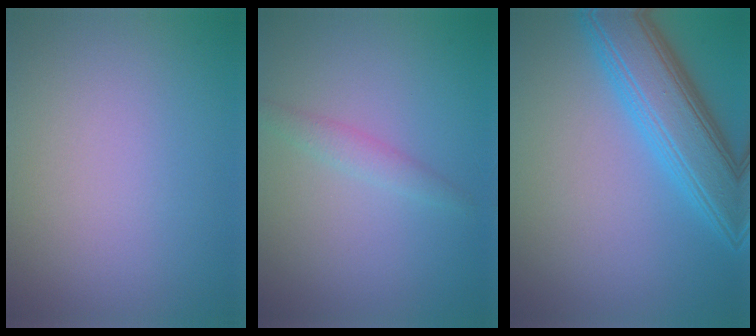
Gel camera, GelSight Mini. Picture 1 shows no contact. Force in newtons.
{"total": 1.4, "press": 1.4, "slide": 0.1}
{"total": 7.0, "press": 7.0, "slide": 0.2}